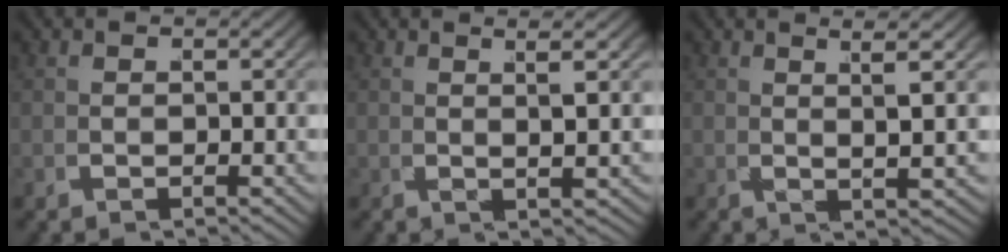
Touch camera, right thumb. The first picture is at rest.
{"total": 2.5, "force": [1.6, 0.1, 1.9], "torque": [-0.040, 0.002, 0.026]}
{"total": 3.2, "force": [2.0, 0.0, 2.5], "torque": [-0.049, 0.002, 0.034]}